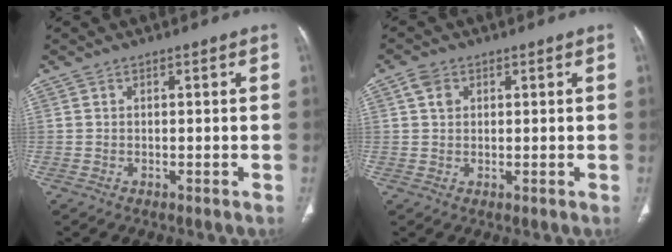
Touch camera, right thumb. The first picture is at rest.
{"total": 2.8, "force": [1.1, 2.1, 1.5], "torque": [-0.023, 0.002, 0.021]}